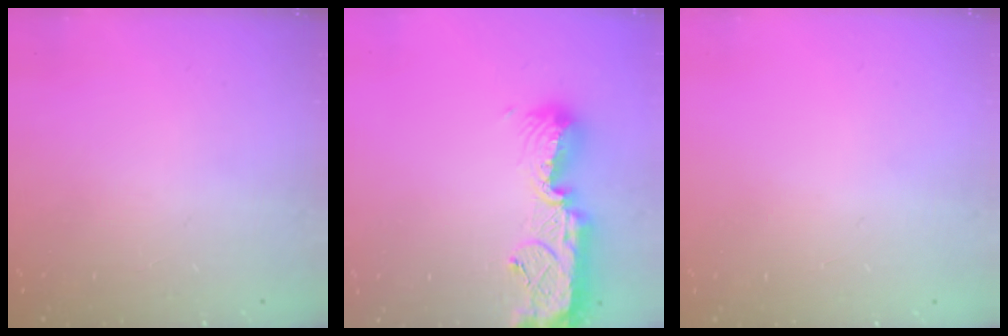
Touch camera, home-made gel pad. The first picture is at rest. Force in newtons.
{"total": 13.1, "press": 13.1, "slide": 0.8}
{"total": 0.9, "press": 0.9, "slide": 0.0}